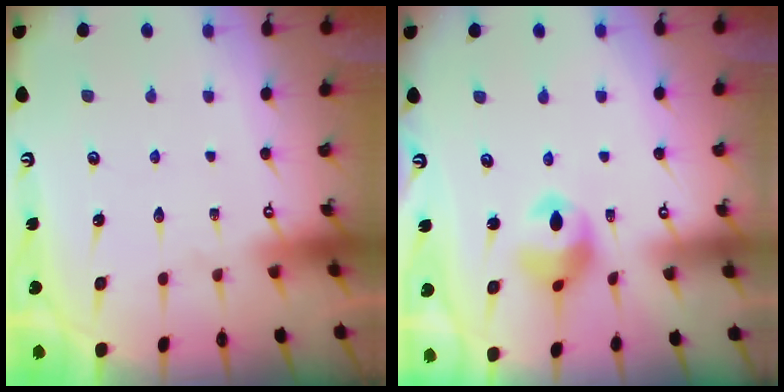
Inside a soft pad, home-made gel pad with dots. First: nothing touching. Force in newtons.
{"total": 10.8, "press": 10.7, "slide": 1.3}